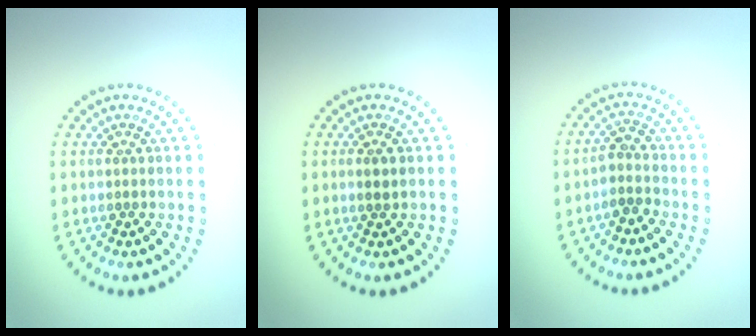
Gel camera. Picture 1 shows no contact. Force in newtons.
{"total": 1.1, "press": 0.9, "slide": 0.5}
{"total": 1.9, "press": 1.6, "slide": 1.0}